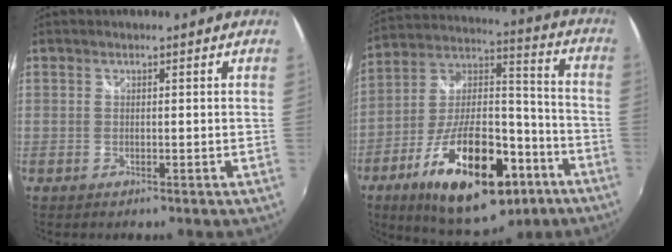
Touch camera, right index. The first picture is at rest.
{"total": 25.9, "force": [-12.9, 11.3, 19.4], "torque": [-0.334, -0.003, -0.194]}